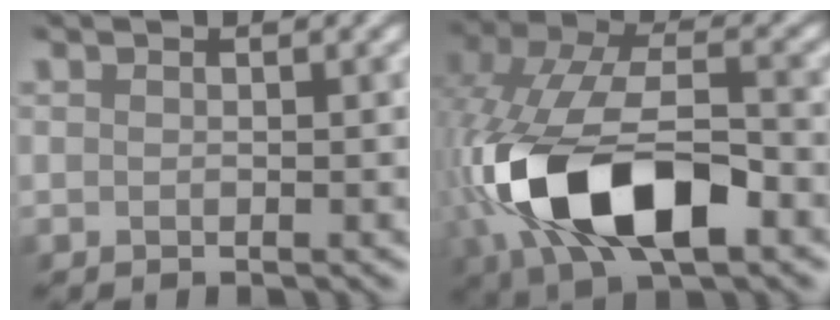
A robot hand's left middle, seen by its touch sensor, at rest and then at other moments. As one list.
[{"total": 12.8, "force": [-4.5, 6.3, 10.2], "torque": [-0.220, 0.006, -0.080]}]